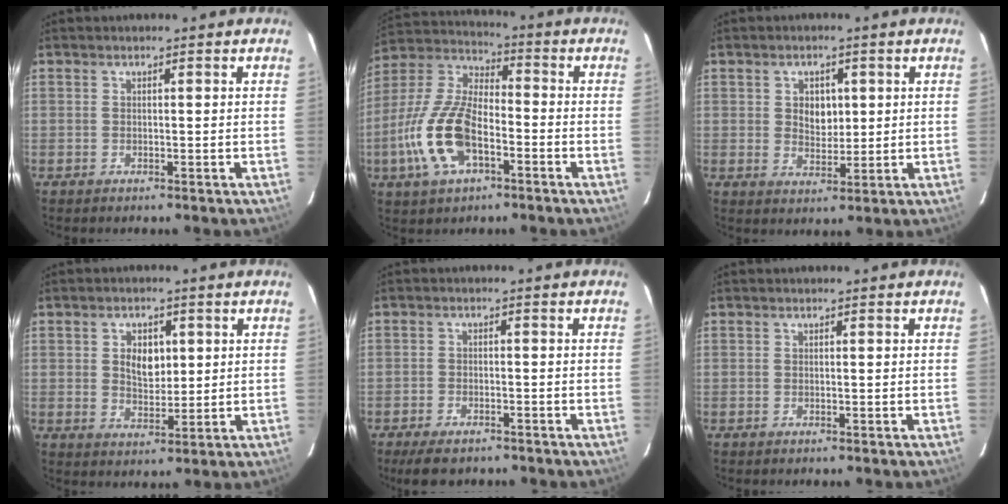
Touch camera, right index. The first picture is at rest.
{"total": 15.7, "force": [-5.7, 7.2, 12.7], "torque": [-0.281, -0.001, -0.112]}
{"total": 4.7, "force": [0.9, 3.6, 2.8], "torque": [-0.044, 0.005, 0.020]}
{"total": 5.6, "force": [1.3, 3.7, 4.0], "torque": [-0.064, 0.005, 0.027]}
{"total": 6.4, "force": [-5.0, 2.6, 3.0], "torque": [-0.076, -0.008, -0.079]}
{"total": 0.0}